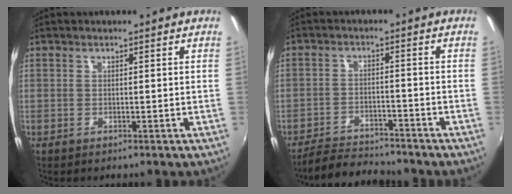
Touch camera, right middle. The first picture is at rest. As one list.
[{"total": 8.2, "force": [-7.6, 1.9, 2.1], "torque": [-0.070, 0.000, -0.121]}]